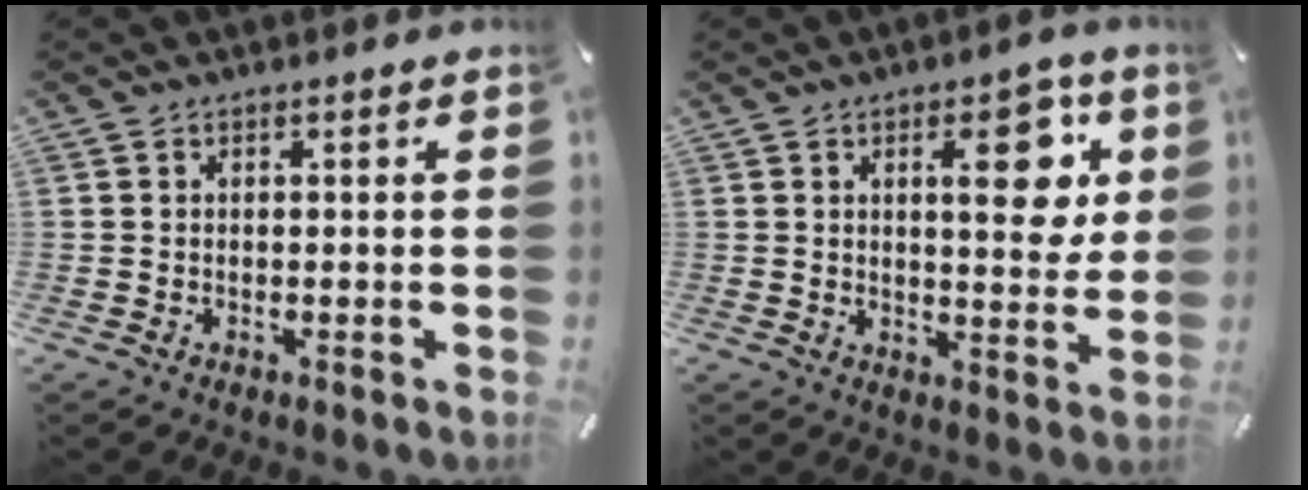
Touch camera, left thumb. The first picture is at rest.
{"total": 12.9, "force": [4.8, 5.6, 10.6], "torque": [-0.130, -0.018, 0.071]}